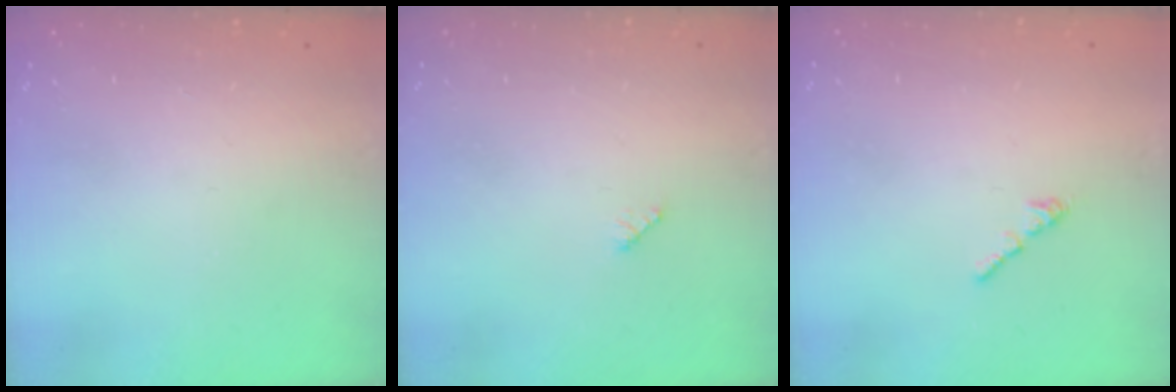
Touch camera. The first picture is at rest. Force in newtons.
{"total": 2.9, "press": 2.9, "slide": 0.4}
{"total": 0.7, "press": 0.6, "slide": 0.4}